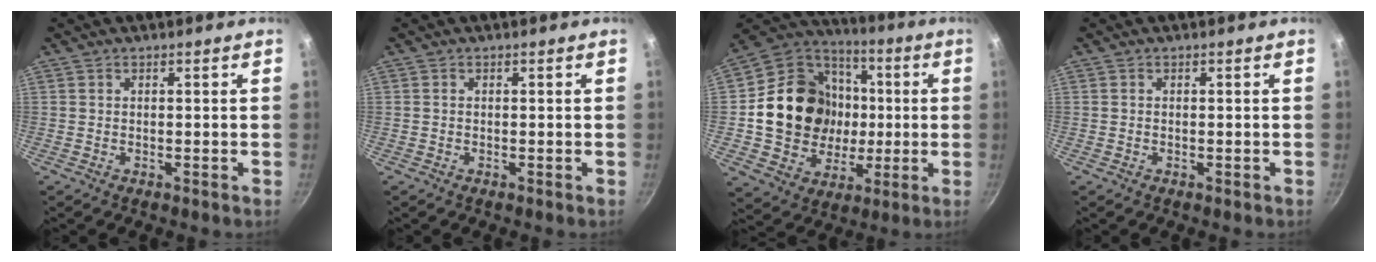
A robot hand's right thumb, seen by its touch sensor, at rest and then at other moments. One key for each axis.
{"total": 0.0}
{"total": 22.5, "fx": 0.4, "fy": 19.2, "fz": 11.6, "tx": -0.178, "ty": 0.025, "tz": 0.013}
{"total": 0.0}